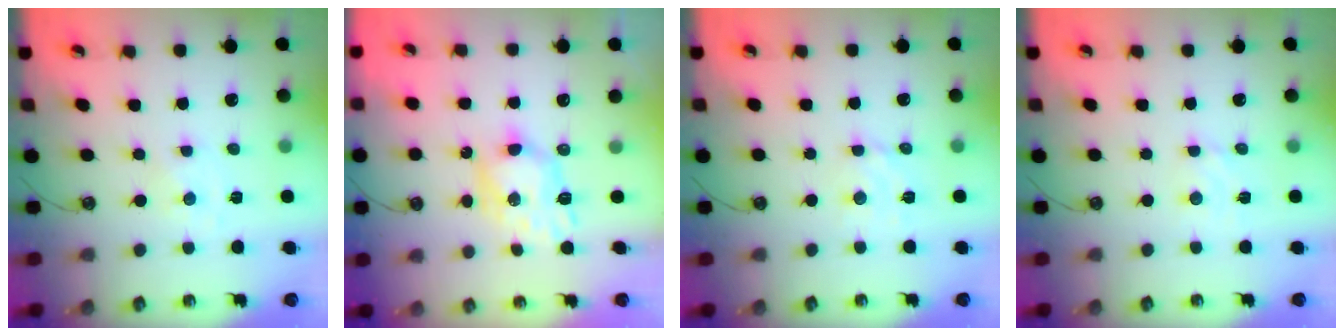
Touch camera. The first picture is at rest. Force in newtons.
{"total": 8.6, "press": 8.6, "slide": 0.8}
{"total": 5.1, "press": 5.0, "slide": 1.0}
{"total": 2.5, "press": 2.5, "slide": 0.3}